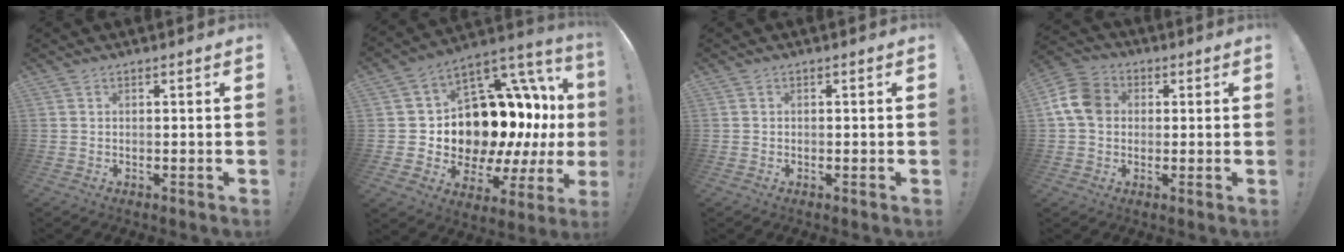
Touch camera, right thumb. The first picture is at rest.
{"total": 18.2, "force": [2.2, 11.5, 13.8], "torque": [-0.205, -0.057, 0.077]}
{"total": 0.7, "force": [-0.5, 0.5, 0.1], "torque": [-0.004, 0.004, -0.007]}
{"total": 11.1, "force": [1.7, 8.9, 6.4], "torque": [-0.117, 0.013, 0.039]}